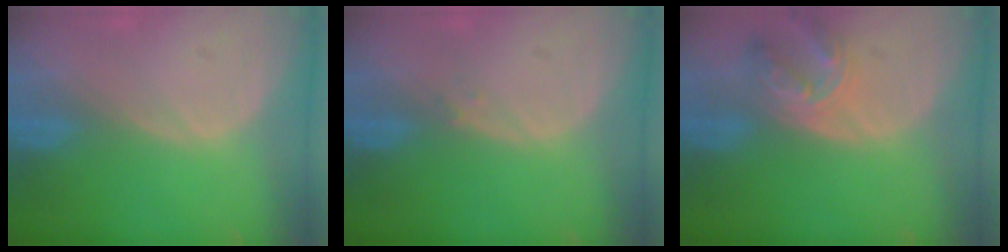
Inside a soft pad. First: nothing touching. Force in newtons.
{"total": 0.7, "press": 0.7, "slide": 0.1}
{"total": 7.0, "press": 6.3, "slide": 3.0}